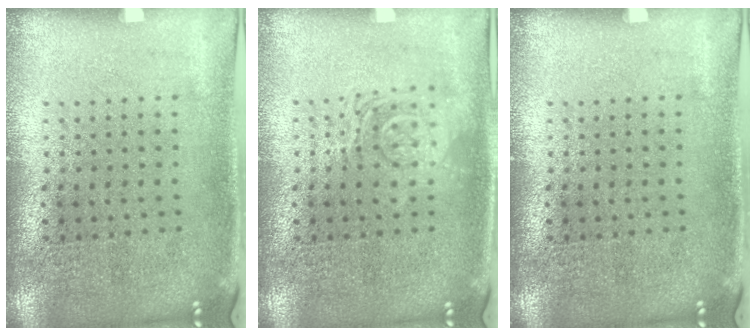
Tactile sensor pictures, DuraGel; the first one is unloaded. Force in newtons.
{"total": 2.3, "press": 2.3, "slide": 0.5}
{"total": 0.0}